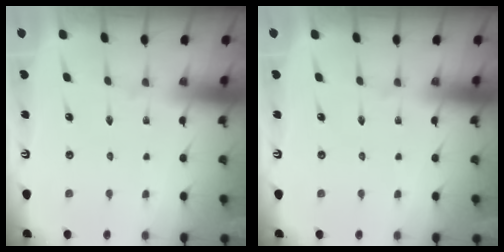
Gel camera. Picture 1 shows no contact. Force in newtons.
{"total": 0.0}